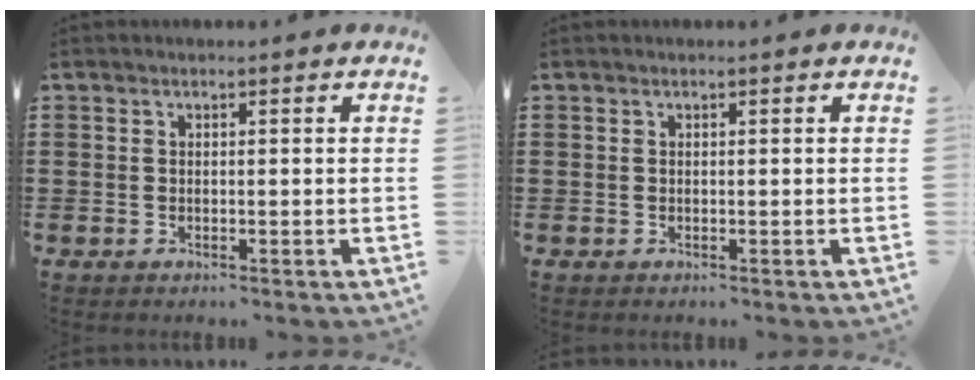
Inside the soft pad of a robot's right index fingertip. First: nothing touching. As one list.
[{"total": 0.0}]